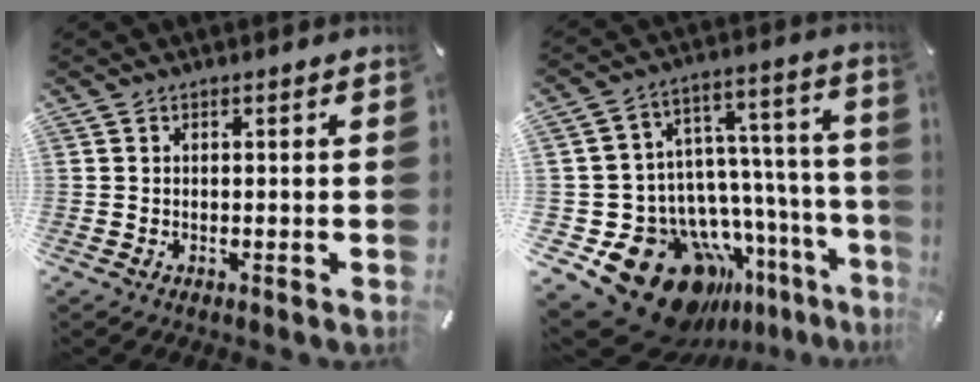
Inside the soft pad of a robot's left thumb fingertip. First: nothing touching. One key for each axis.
{"total": 23.3, "fx": -14.8, "fy": 13.0, "fz": 12.4, "tx": -0.180, "ty": 0.026, "tz": -0.208}